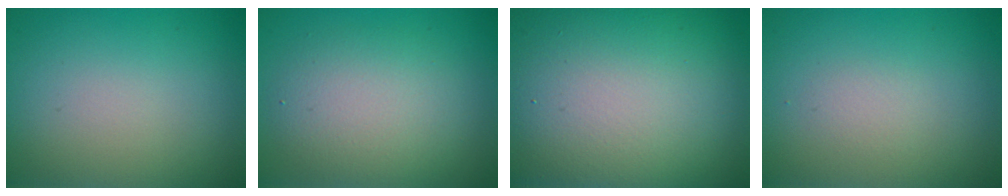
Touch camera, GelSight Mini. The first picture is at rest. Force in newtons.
{"total": 4.2, "press": 4.2, "slide": 0.3}
{"total": 20.5, "press": 20.4, "slide": 1.1}
{"total": 0.7, "press": 0.7, "slide": 0.0}